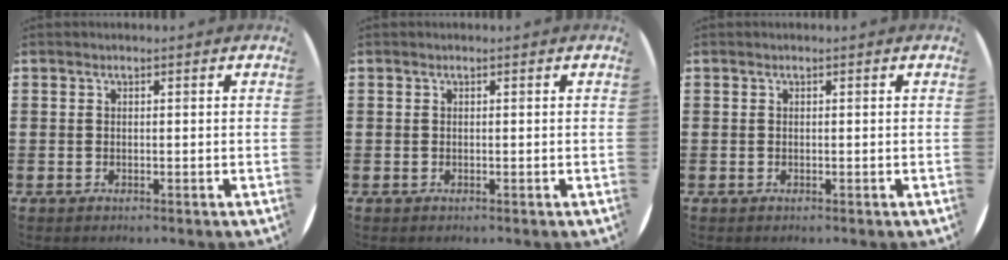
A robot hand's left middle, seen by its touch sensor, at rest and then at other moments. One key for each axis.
{"total": 0.0}
{"total": 0.0}